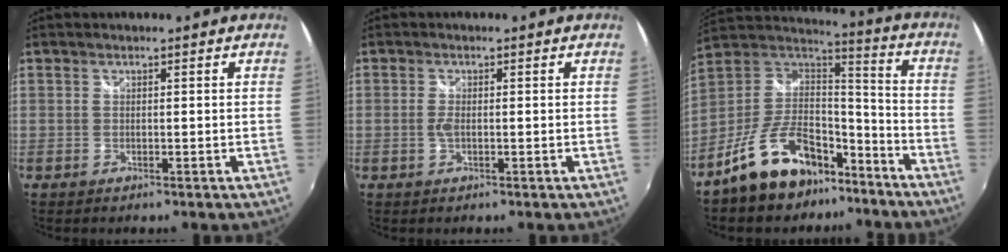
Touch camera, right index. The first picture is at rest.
{"total": 1.6, "force": [-0.3, 0.6, 1.5], "torque": [-0.032, -0.002, -0.007]}
{"total": 18.4, "force": [-12.3, 9.7, 9.7], "torque": [-0.207, 0.031, -0.188]}